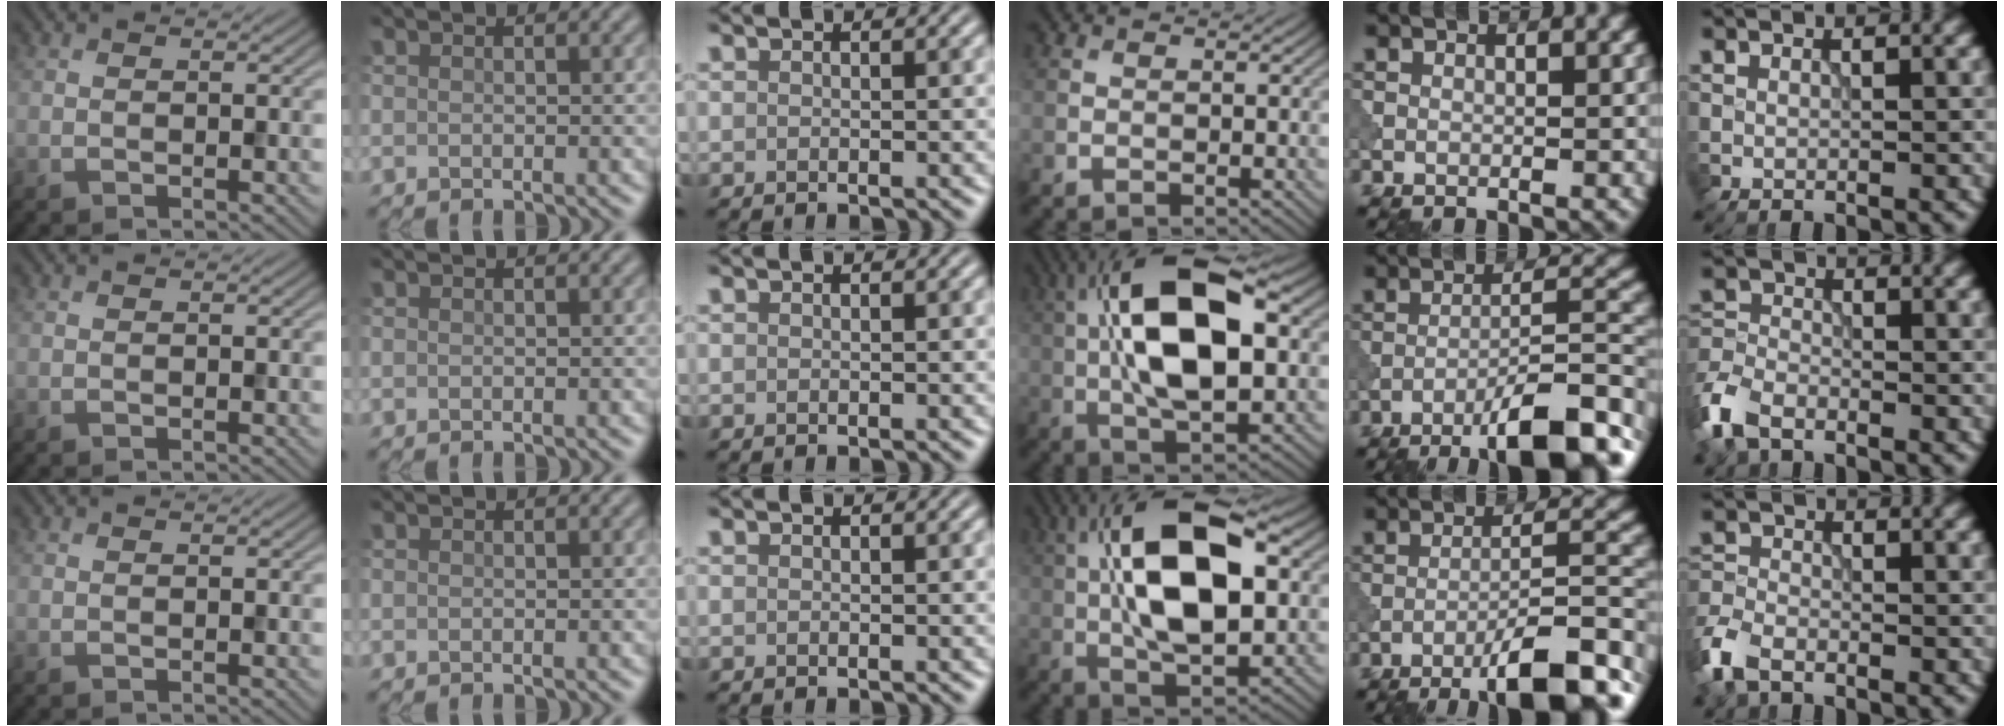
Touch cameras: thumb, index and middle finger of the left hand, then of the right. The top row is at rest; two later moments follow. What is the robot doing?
{"motion": "shake", "object": "bell"}